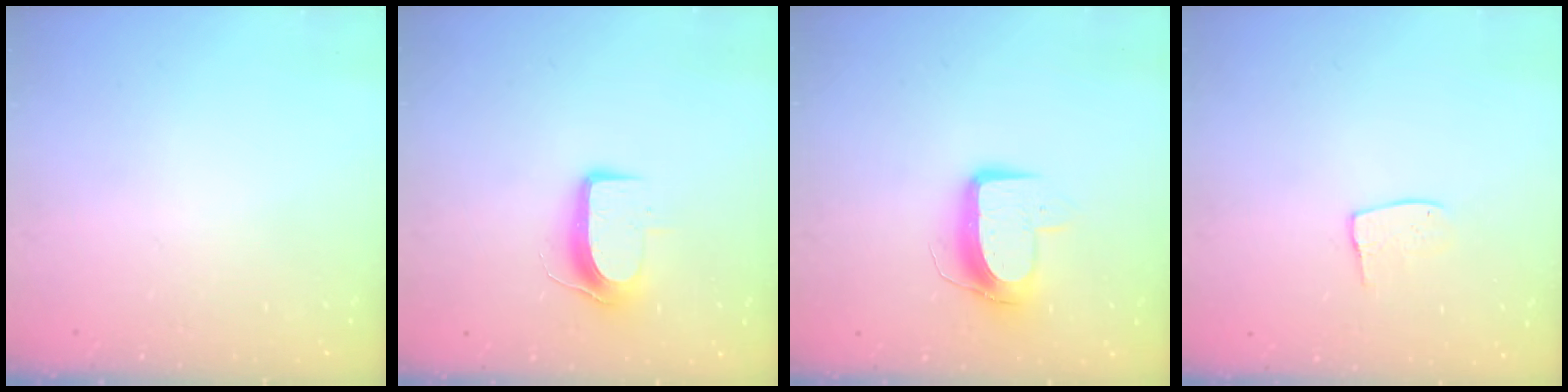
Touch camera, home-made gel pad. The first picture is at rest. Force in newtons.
{"total": 9.3, "press": 9.3, "slide": 1.1}
{"total": 10.2, "press": 10.2, "slide": 0.2}
{"total": 7.5, "press": 7.5, "slide": 0.4}